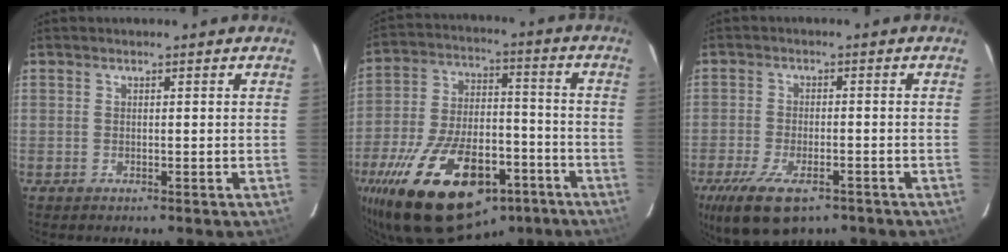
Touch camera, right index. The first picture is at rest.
{"total": 27.2, "force": [-15.8, 13.1, 17.8], "torque": [-0.339, -0.017, -0.240]}
{"total": 12.5, "force": [-8.0, 5.2, 8.0], "torque": [-0.182, -0.036, -0.135]}